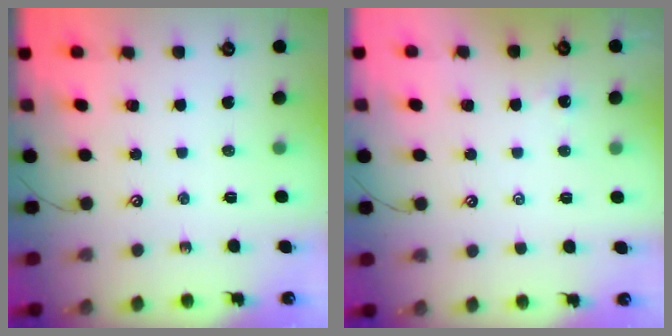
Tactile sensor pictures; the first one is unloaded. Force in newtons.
{"total": 2.4, "press": 2.4, "slide": 0.1}